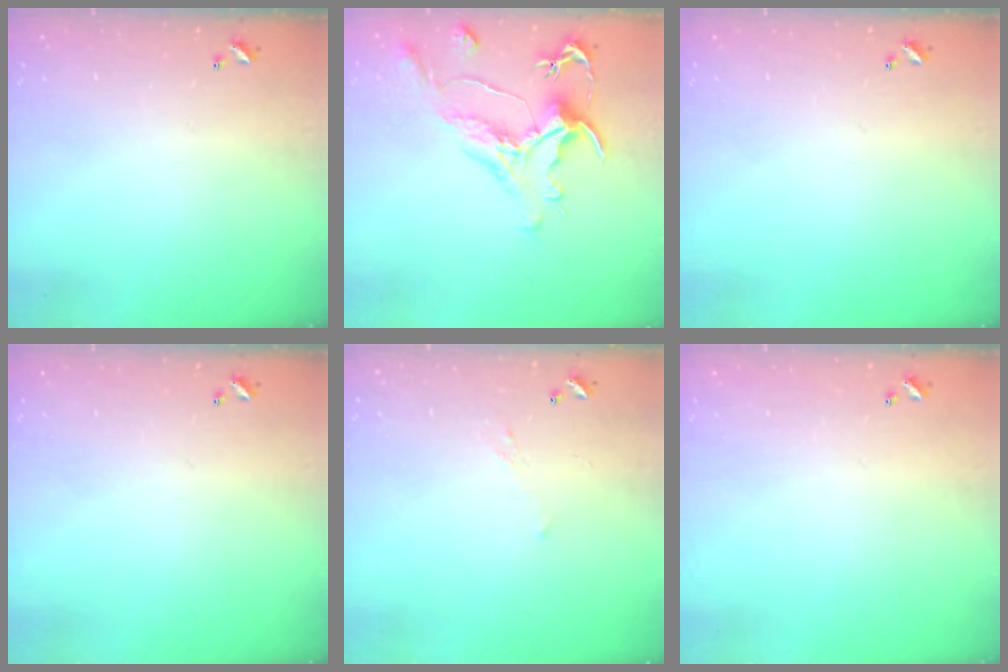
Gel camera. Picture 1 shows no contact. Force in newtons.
{"total": 1.7, "press": 0.9, "slide": 1.4}
{"total": 0.0}
{"total": 0.0}
{"total": 0.8, "press": 0.6, "slide": 0.6}
{"total": 0.0}